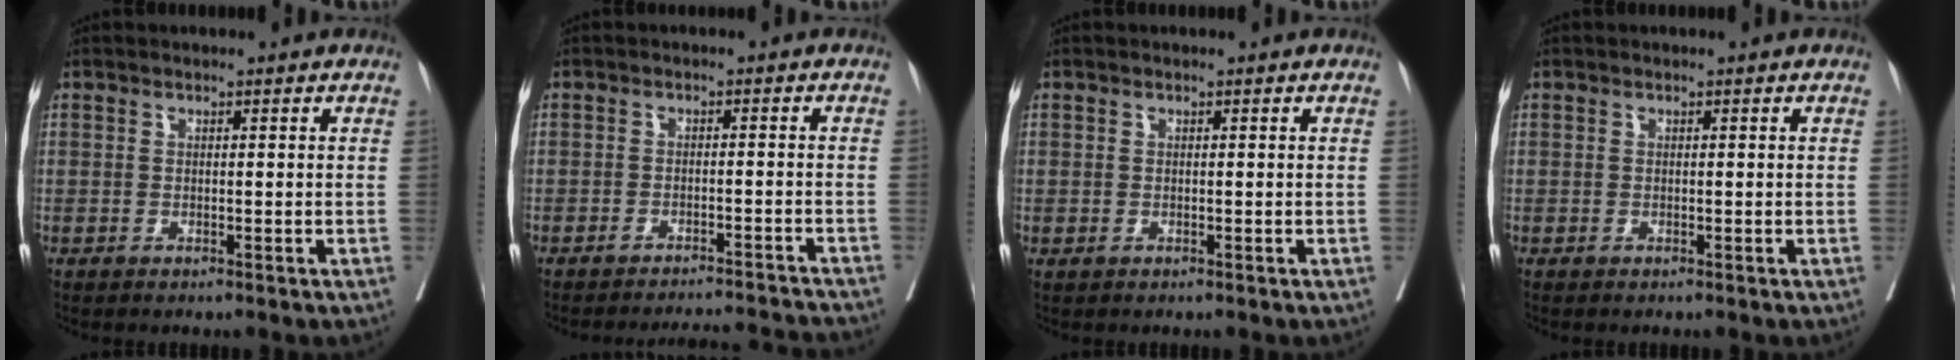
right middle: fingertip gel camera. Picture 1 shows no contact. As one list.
[{"total": 10.0, "force": [-9.9, 0.1, 1.3], "torque": [-0.007, 0.011, -0.117]}, {"total": 0.0}, {"total": 0.0}]